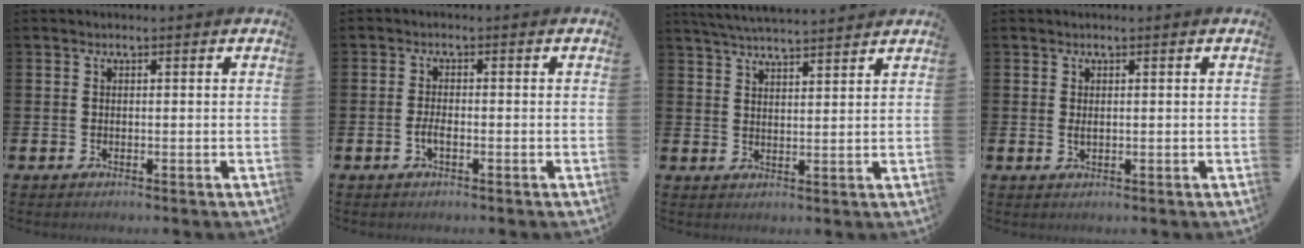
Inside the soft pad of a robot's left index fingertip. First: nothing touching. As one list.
[{"total": 1.8, "force": [-0.7, 0.6, 1.5], "torque": [-0.029, 0.002, -0.014]}, {"total": 4.7, "force": [4.7, 0.0, 0.6], "torque": [-0.027, -0.021, 0.085]}, {"total": 0.8, "force": [0.3, 0.4, 0.7], "torque": [-0.006, -0.001, 0.002]}]